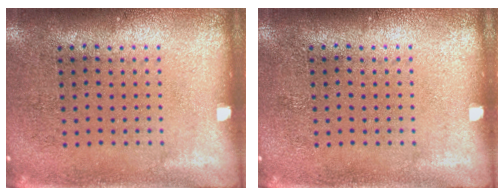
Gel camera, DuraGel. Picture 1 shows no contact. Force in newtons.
{"total": 0.0}